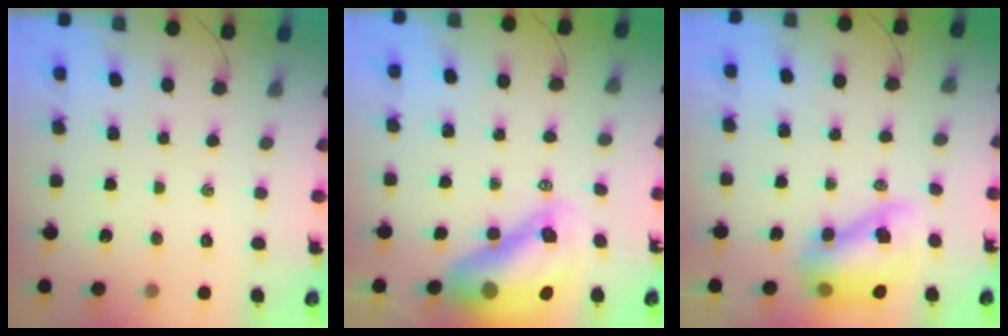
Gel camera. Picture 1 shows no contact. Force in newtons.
{"total": 17.1, "press": 16.3, "slide": 5.2}
{"total": 10.7, "press": 10.3, "slide": 2.8}